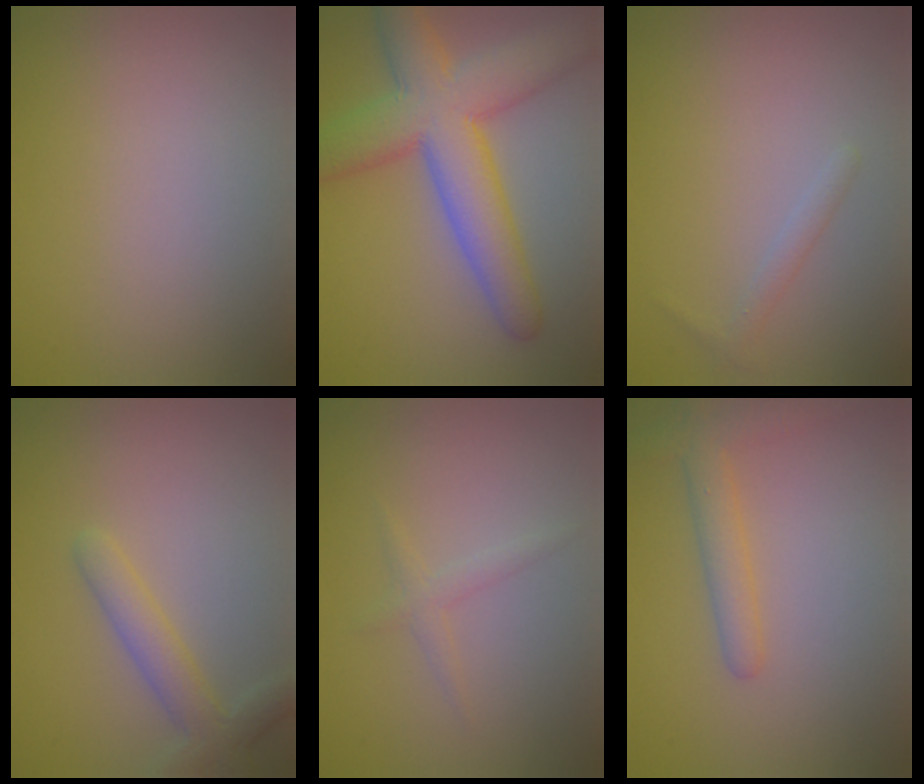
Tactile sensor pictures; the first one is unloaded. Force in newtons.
{"total": 9.1, "press": 9.1, "slide": 0.4}
{"total": 1.1, "press": 1.1, "slide": 0.1}
{"total": 3.2, "press": 3.2, "slide": 0.2}
{"total": 1.2, "press": 1.2, "slide": 0.0}
{"total": 2.9, "press": 2.9, "slide": 0.2}